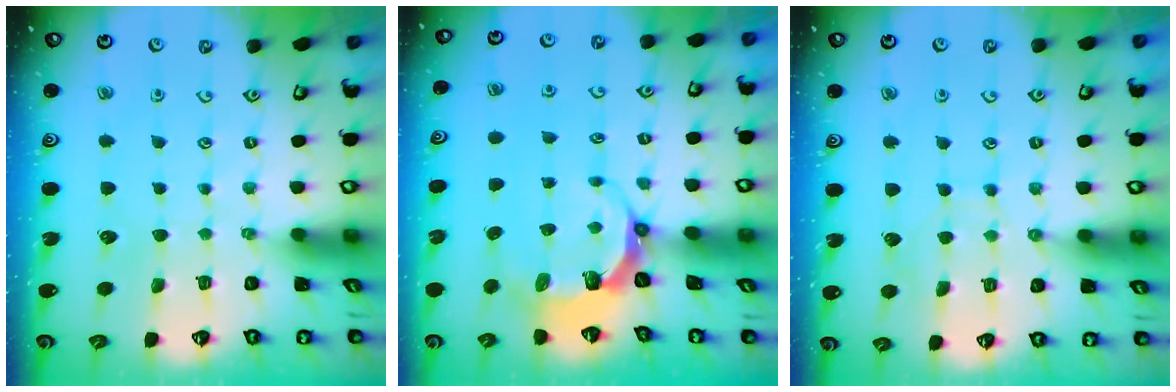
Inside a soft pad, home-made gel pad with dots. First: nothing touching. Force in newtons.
{"total": 6.8, "press": 5.6, "slide": 3.9}
{"total": 3.0, "press": 2.9, "slide": 0.4}